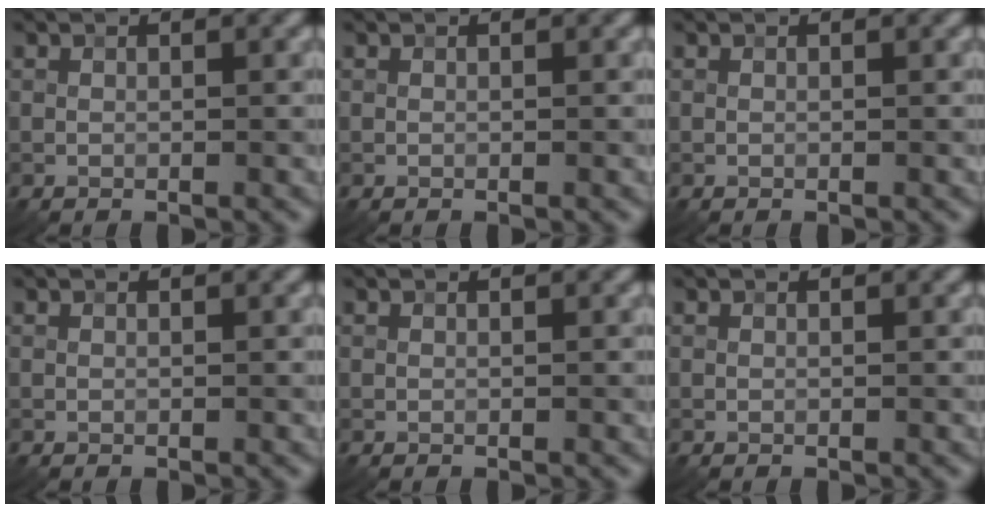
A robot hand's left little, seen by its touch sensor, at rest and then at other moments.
{"total": 0.0}
{"total": 0.0}
{"total": 0.0}
{"total": 0.0}
{"total": 0.0}